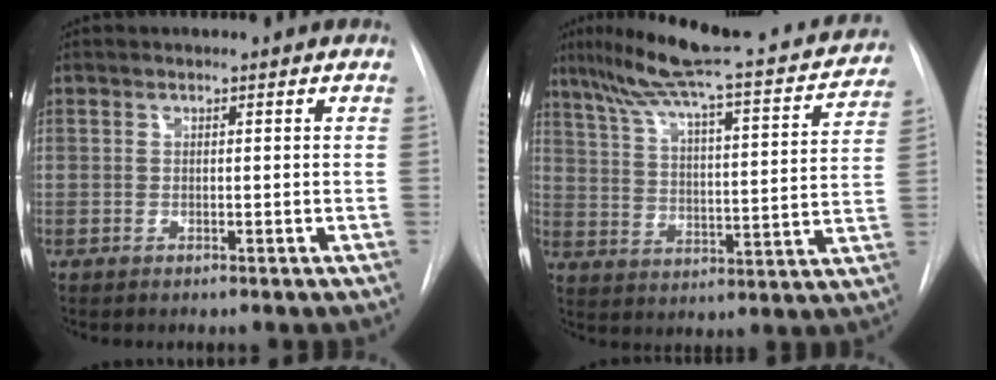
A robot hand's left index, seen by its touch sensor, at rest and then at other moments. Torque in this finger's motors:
{"motor_torque": [0.42, -0.66, 0.29, 0.12]}